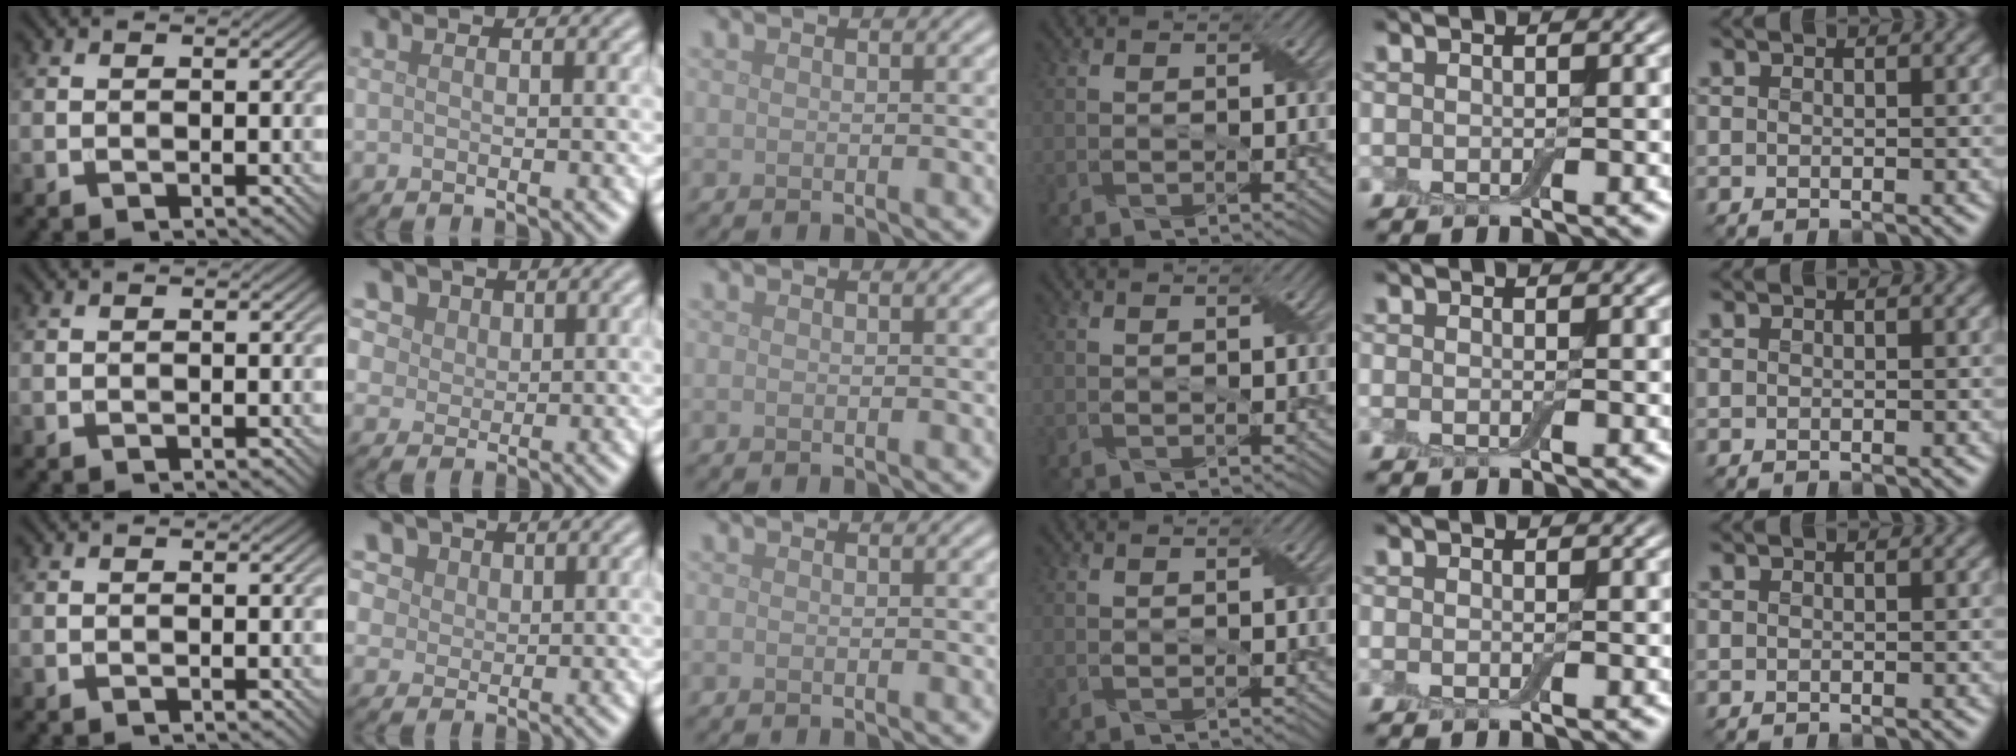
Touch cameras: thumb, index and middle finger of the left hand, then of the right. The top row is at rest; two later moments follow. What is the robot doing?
{"motion": "fold", "object": "cloth"}